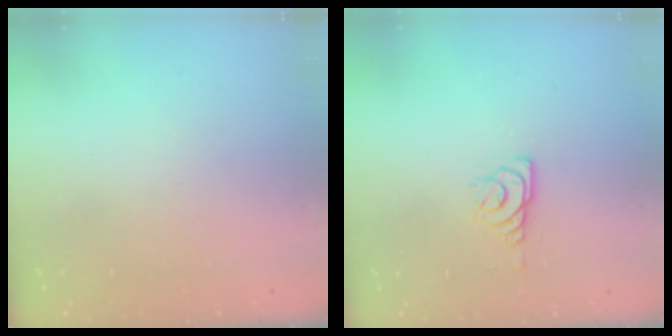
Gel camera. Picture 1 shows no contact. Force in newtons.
{"total": 6.0, "press": 6.0, "slide": 0.5}